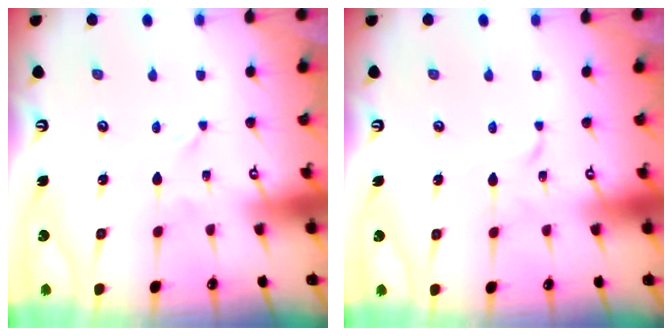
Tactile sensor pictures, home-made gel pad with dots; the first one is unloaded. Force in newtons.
{"total": 2.4, "press": 2.4, "slide": 0.3}